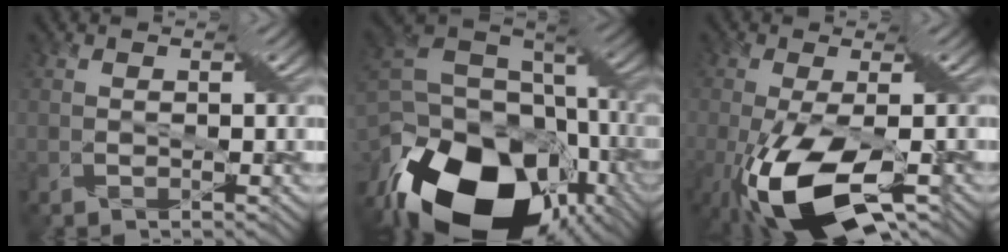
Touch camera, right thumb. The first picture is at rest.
{"total": 20.8, "force": [-10.2, 11.9, 13.7], "torque": [-0.304, -0.060, -0.137]}
{"total": 13.5, "force": [-6.0, 5.3, 10.8], "torque": [-0.231, -0.043, -0.097]}